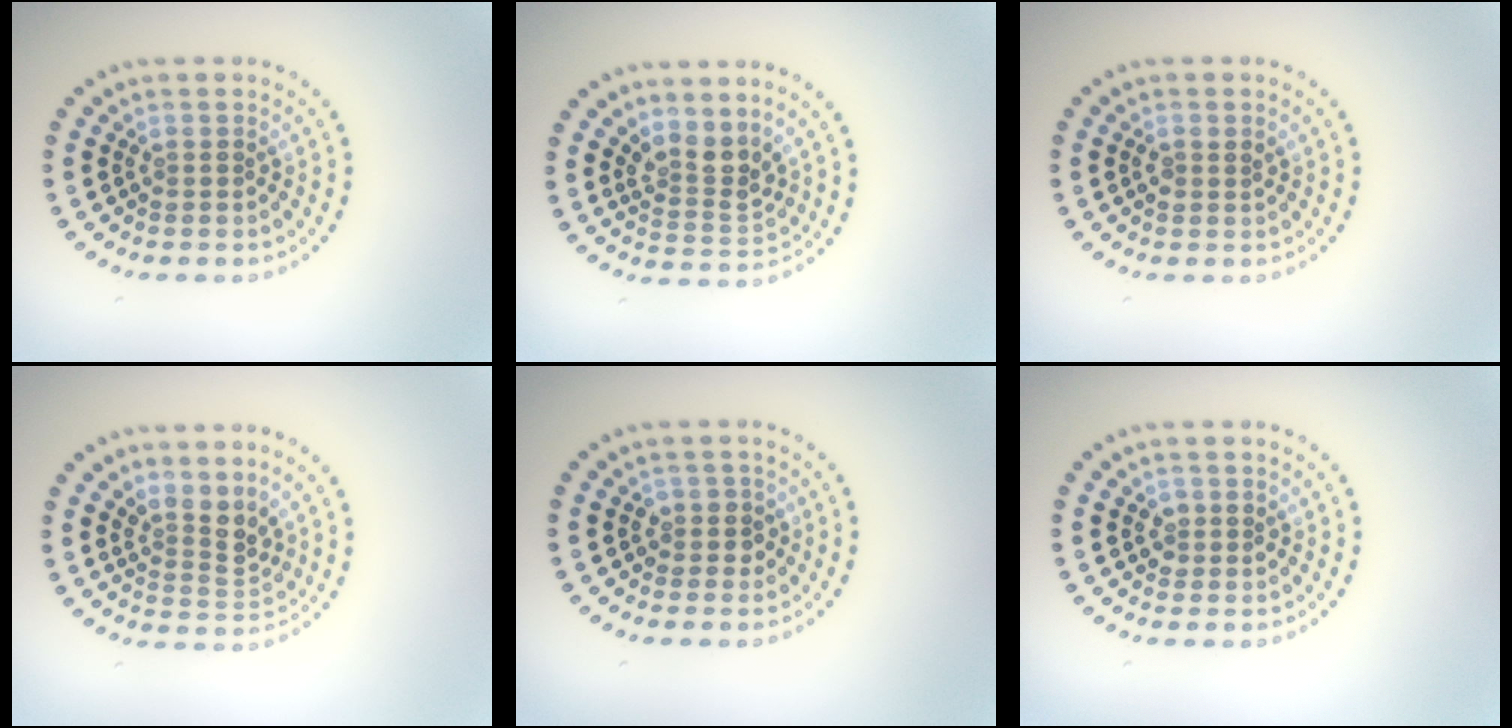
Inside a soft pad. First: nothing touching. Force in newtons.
{"total": 2.8, "press": 2.1, "slide": 1.9}
{"total": 1.0, "press": 0.9, "slide": 0.4}
{"total": 2.9, "press": 2.1, "slide": 2.0}
{"total": 1.7, "press": 1.5, "slide": 0.9}
{"total": 1.2, "press": 1.2, "slide": 0.1}